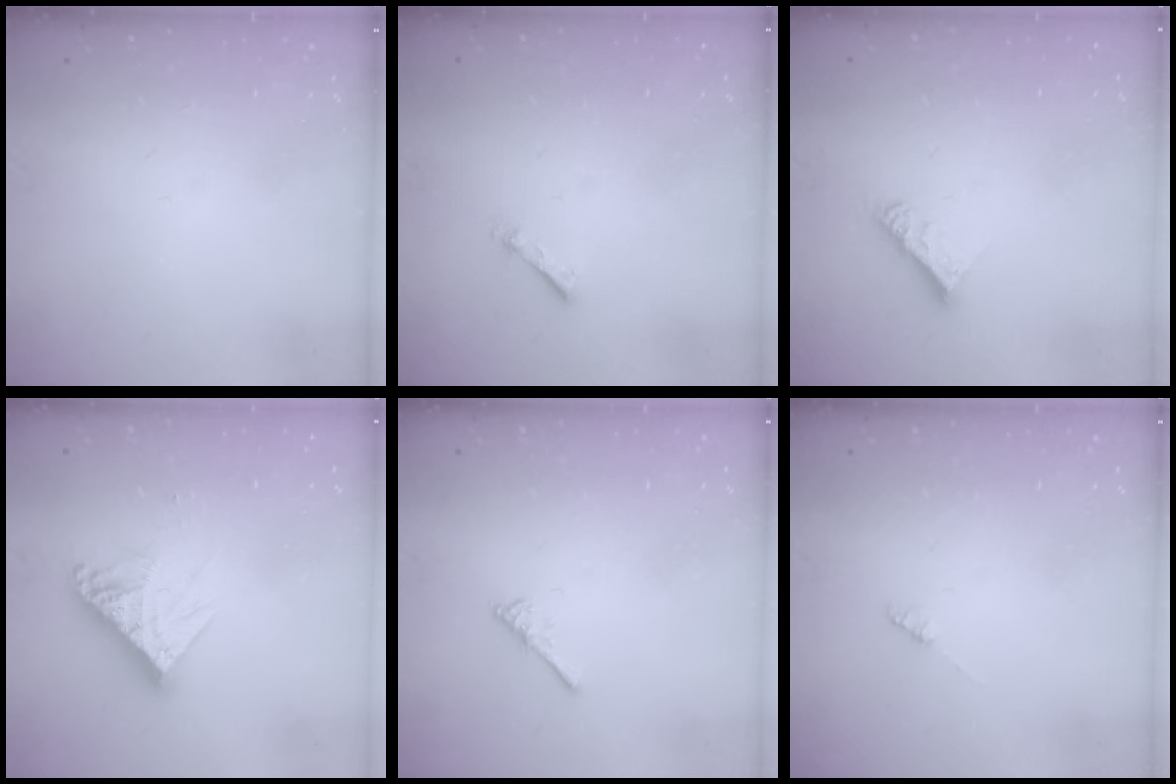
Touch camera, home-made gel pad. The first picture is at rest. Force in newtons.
{"total": 2.7, "press": 2.7, "slide": 0.4}
{"total": 6.7, "press": 6.7, "slide": 0.6}
{"total": 10.7, "press": 10.6, "slide": 1.0}
{"total": 3.0, "press": 2.9, "slide": 0.5}
{"total": 1.4, "press": 1.4, "slide": 0.2}